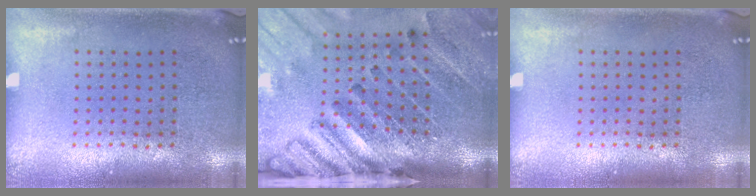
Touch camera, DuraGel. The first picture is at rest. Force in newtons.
{"total": 4.7, "press": 3.3, "slide": 3.3}
{"total": 0.0}